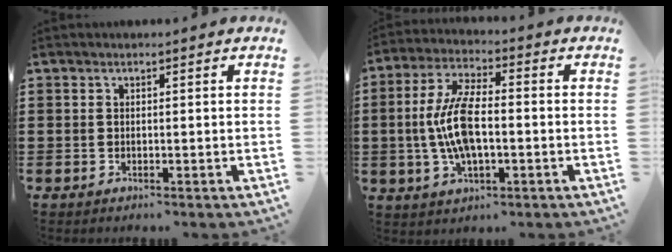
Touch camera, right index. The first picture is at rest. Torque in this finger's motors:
{"motor_torque": [2.14, 0.00, 0.72, 0.21]}